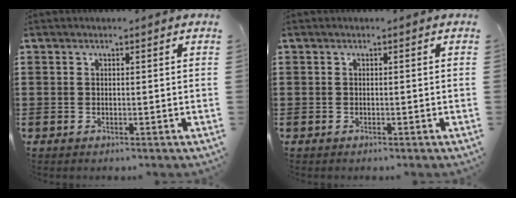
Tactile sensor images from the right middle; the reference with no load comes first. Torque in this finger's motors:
{"motor_torque": [0.12, 0.03, 0.01, 0.01]}